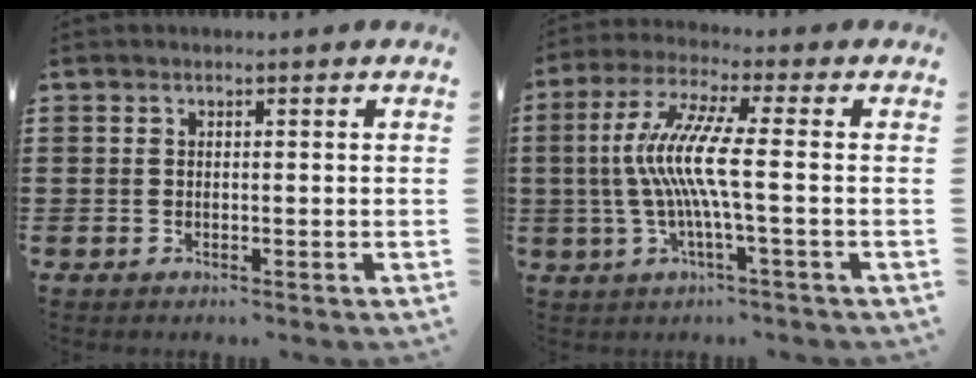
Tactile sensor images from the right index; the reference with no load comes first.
{"total": 9.5, "force": [-1.0, 0.4, 9.5], "torque": [-0.211, -0.018, -0.034]}